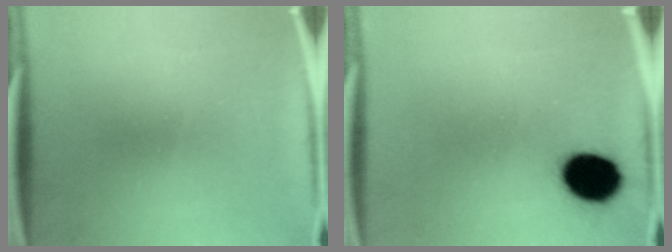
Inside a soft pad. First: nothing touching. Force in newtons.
{"total": 11.2}